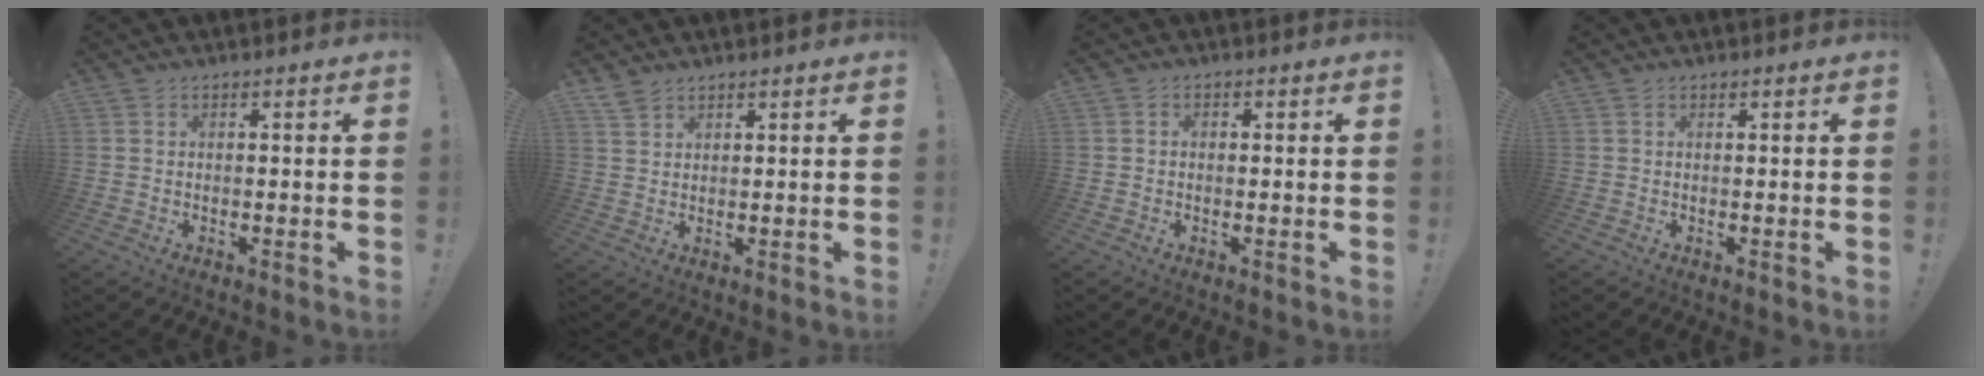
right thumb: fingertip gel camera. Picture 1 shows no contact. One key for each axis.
{"total": 2.8, "fx": 2.3, "fy": 1.2, "fz": 1.1, "tx": -0.024, "ty": -0.012, "tz": 0.046}
{"total": 1.0, "fx": -0.5, "fy": 0.8, "fz": 0.5, "tx": -0.002, "ty": 0.002, "tz": -0.011}
{"total": 0.0}